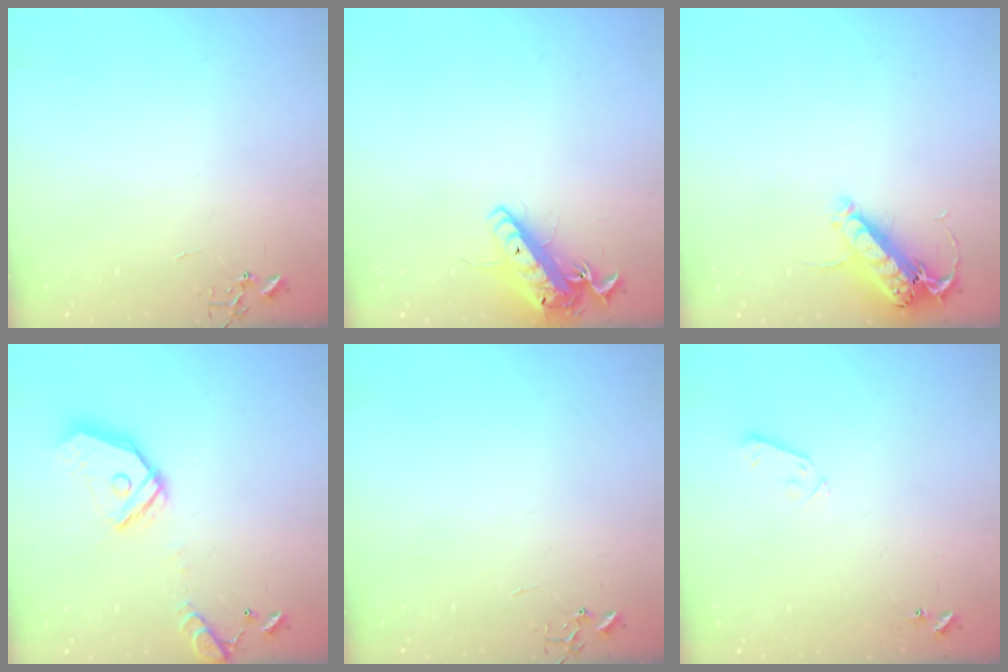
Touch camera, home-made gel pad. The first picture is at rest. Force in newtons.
{"total": 14.0, "press": 13.8, "slide": 2.7}
{"total": 14.2, "press": 14.0, "slide": 2.5}
{"total": 16.6, "press": 16.4, "slide": 2.8}
{"total": 0.0}
{"total": 4.1, "press": 4.1, "slide": 0.6}